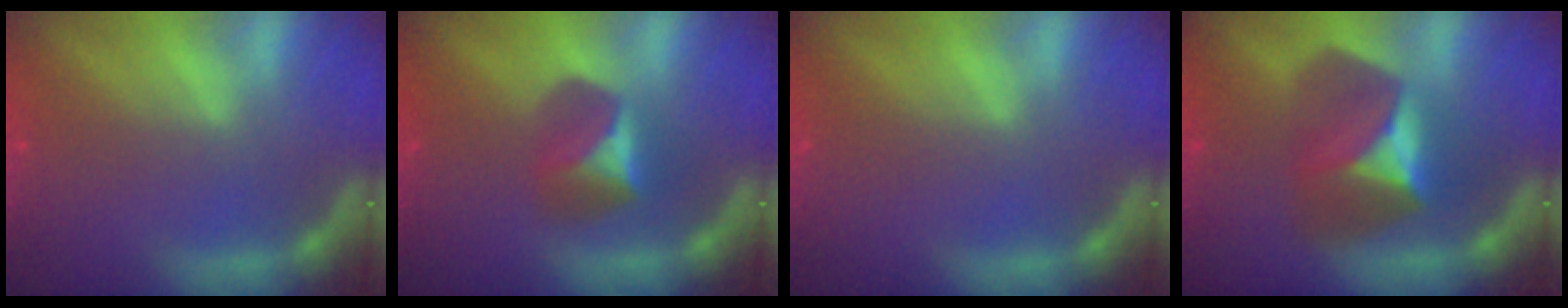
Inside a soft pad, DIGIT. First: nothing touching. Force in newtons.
{"total": 3.9}
{"total": 0.0}
{"total": 6.9}